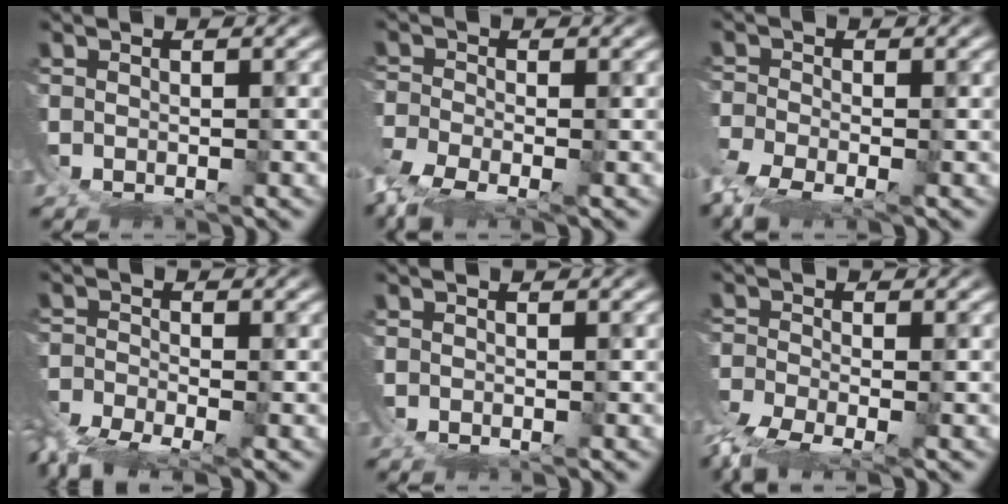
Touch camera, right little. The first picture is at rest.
{"total": 3.8, "force": [-2.5, 1.3, 2.5], "torque": [-0.054, -0.023, -0.043]}
{"total": 3.4, "force": [-2.3, 1.2, 2.2], "torque": [-0.046, -0.021, -0.041]}
{"total": 5.1, "force": [-4.3, 1.5, 2.2], "torque": [-0.045, -0.033, -0.065]}
{"total": 2.8, "force": [0.0, -2.7, -0.7], "torque": [0.029, -0.012, 0.011]}
{"total": 4.0, "force": [-3.1, 0.7, 2.3], "torque": [-0.039, -0.023, -0.053]}